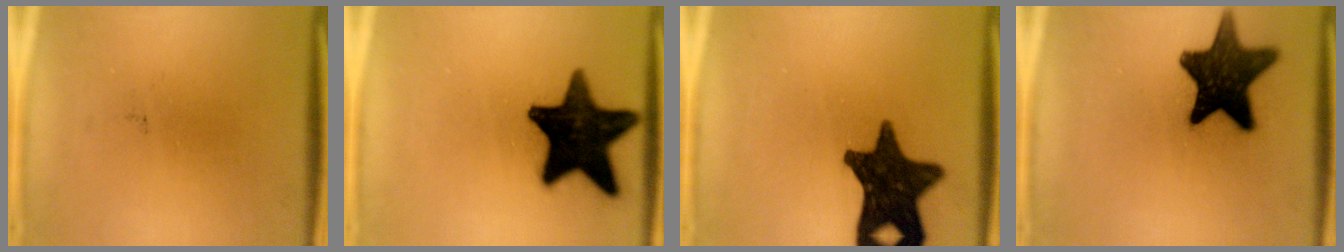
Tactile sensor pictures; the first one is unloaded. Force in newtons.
{"total": 18.7}
{"total": 15.6}
{"total": 15.5}